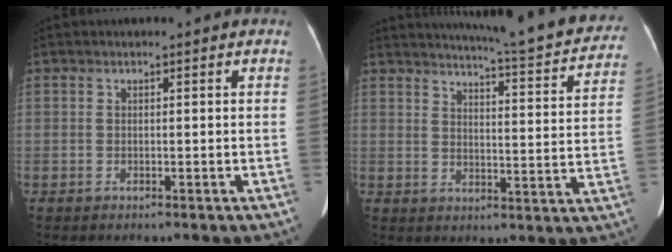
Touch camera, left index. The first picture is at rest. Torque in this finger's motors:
{"motor_torque": [0.18, -1.25, 0.00, 0.01]}